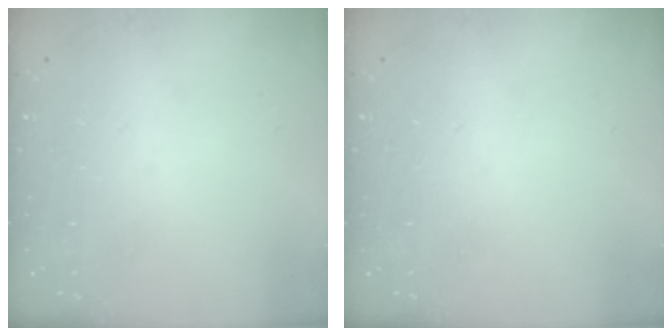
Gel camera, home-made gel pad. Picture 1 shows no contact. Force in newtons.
{"total": 0.0}